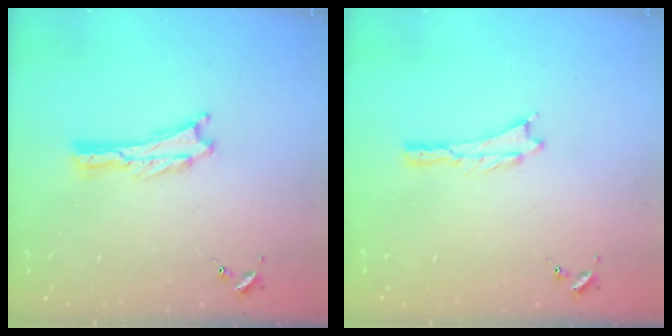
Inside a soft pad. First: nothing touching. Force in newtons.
{"total": 0.0}